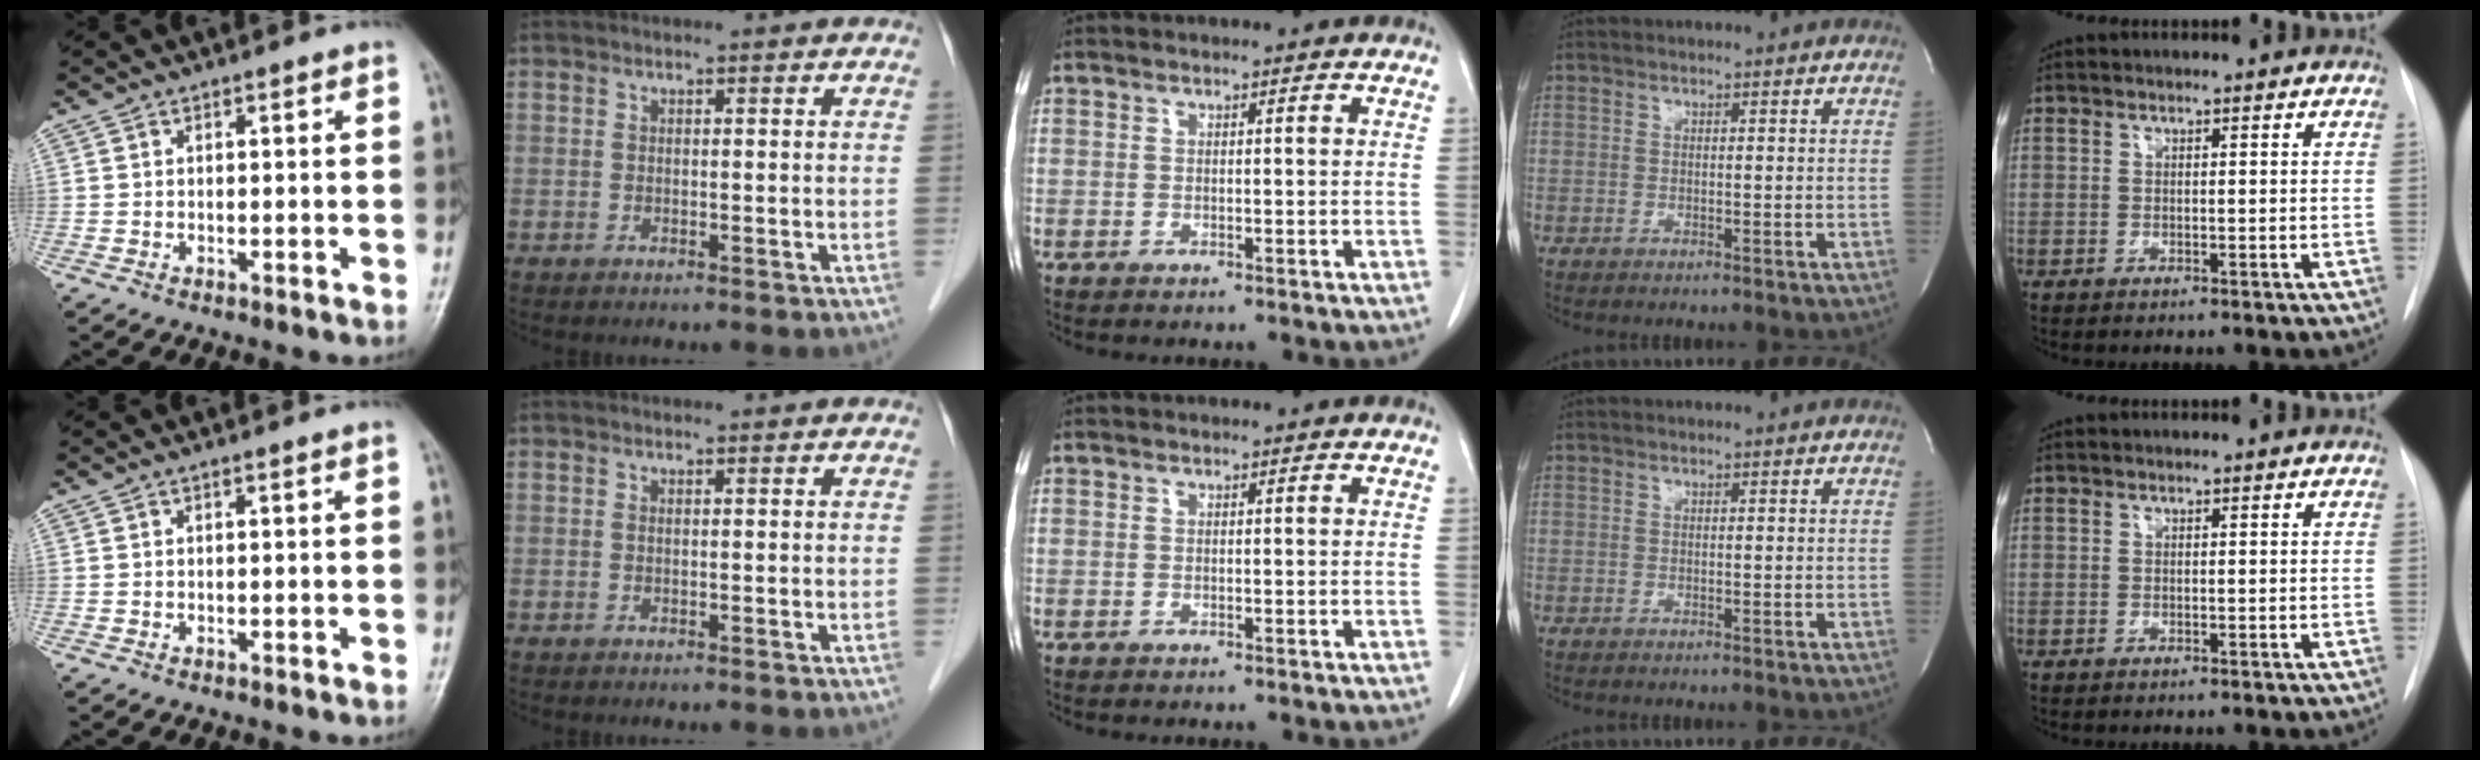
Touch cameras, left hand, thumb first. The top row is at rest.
{}